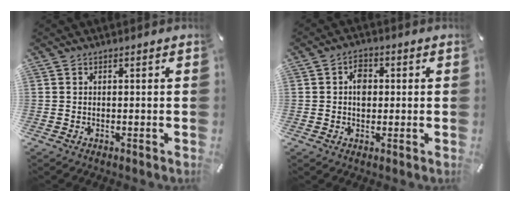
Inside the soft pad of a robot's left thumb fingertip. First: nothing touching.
{"total": 4.4, "force": [0.3, 3.3, 2.8], "torque": [-0.031, 0.001, 0.000]}